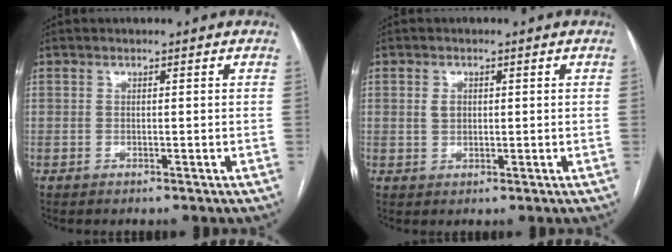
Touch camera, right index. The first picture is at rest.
{"total": 2.0, "force": [0.4, 1.5, 1.2], "torque": [-0.023, 0.005, 0.010]}